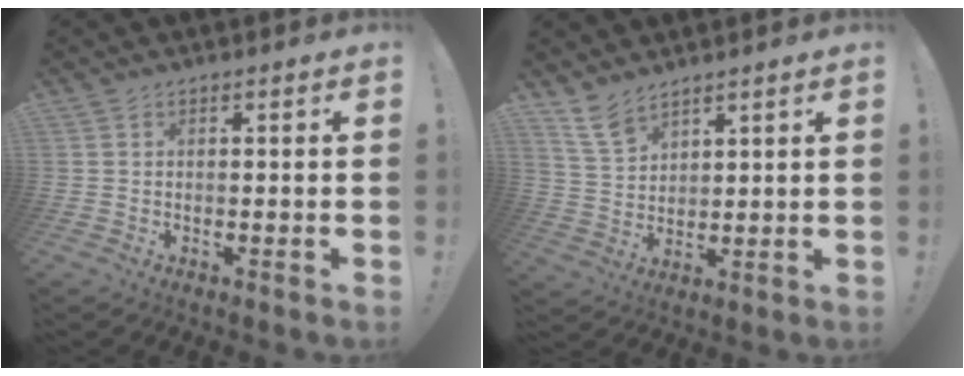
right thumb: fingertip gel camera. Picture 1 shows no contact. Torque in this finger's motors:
{"motor_torque": [0.04, 0.09, 0.29, -0.27, 0.08]}